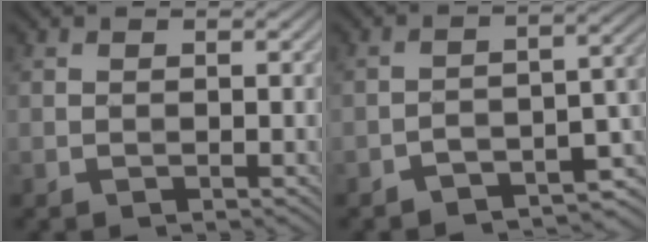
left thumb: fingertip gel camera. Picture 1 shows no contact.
{"total": 6.6, "force": [-4.6, 2.3, 4.2], "torque": [-0.049, 0.002, -0.076]}